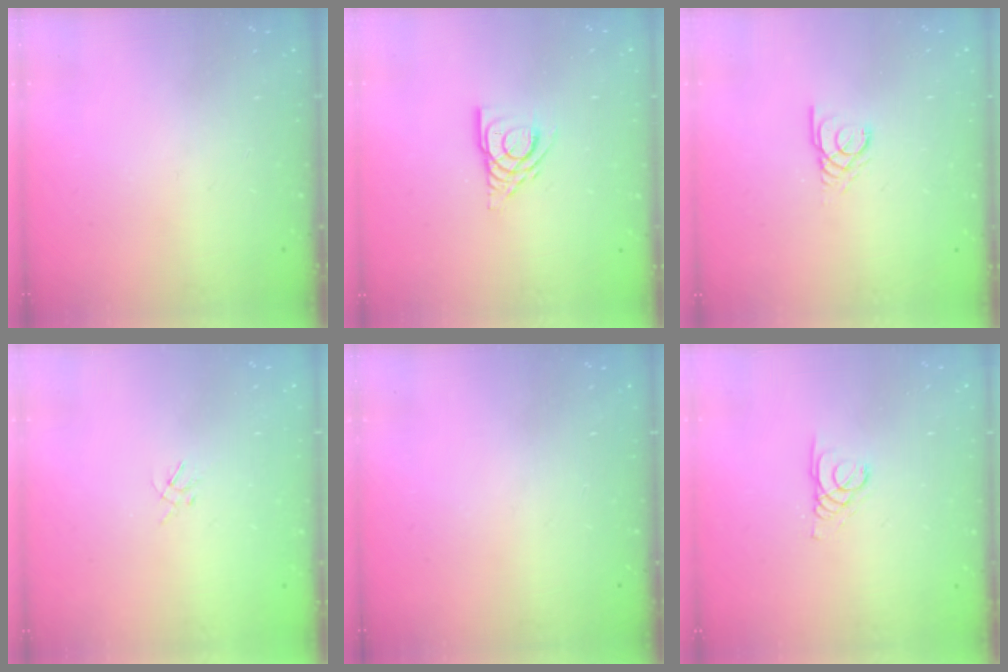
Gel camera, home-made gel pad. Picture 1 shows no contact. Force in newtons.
{"total": 8.0, "press": 8.0, "slide": 0.7}
{"total": 2.6, "press": 2.6, "slide": 0.1}
{"total": 1.1, "press": 1.0, "slide": 0.4}
{"total": 0.0}
{"total": 1.5, "press": 1.5, "slide": 0.1}